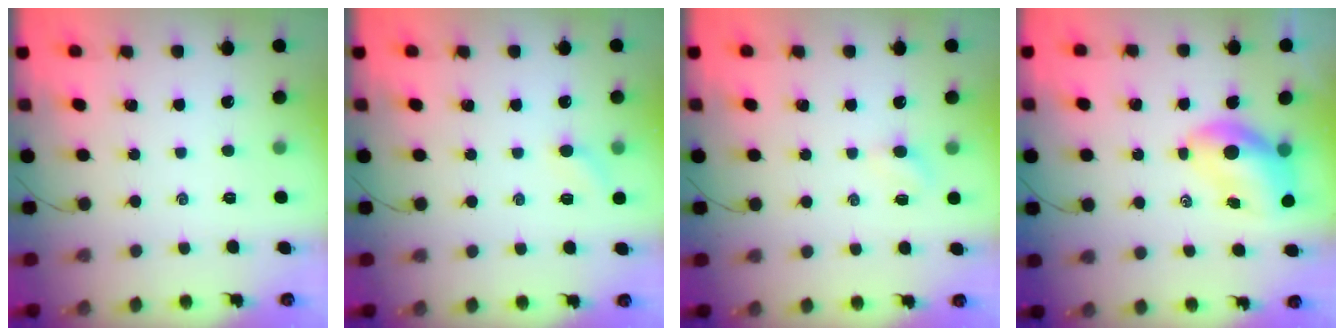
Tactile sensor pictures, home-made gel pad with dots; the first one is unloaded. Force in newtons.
{"total": 5.1, "press": 5.0, "slide": 1.4}
{"total": 2.8, "press": 2.6, "slide": 1.0}
{"total": 7.9, "press": 7.8, "slide": 1.4}